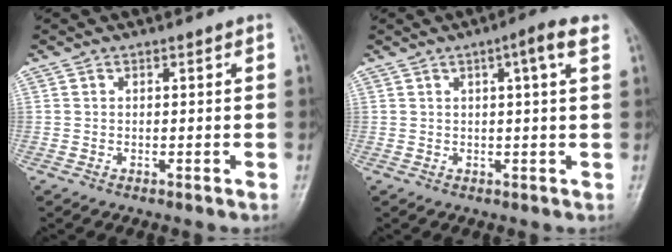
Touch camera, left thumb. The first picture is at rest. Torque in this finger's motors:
{"motor_torque": [-0.03, 0.06, 0.21, 0.45, 0.12]}